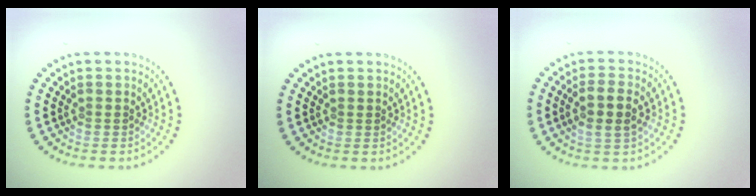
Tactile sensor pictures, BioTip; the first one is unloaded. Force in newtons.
{"total": 0.0}
{"total": 2.8, "press": 2.7, "slide": 0.8}